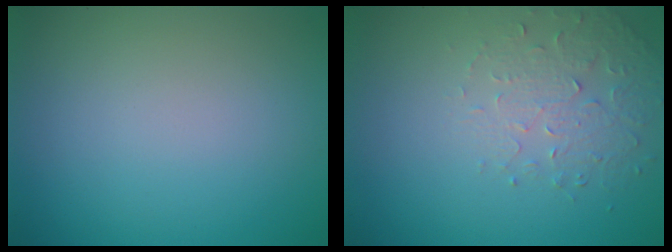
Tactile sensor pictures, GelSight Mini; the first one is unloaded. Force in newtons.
{"total": 1.9, "press": 1.5, "slide": 1.1}